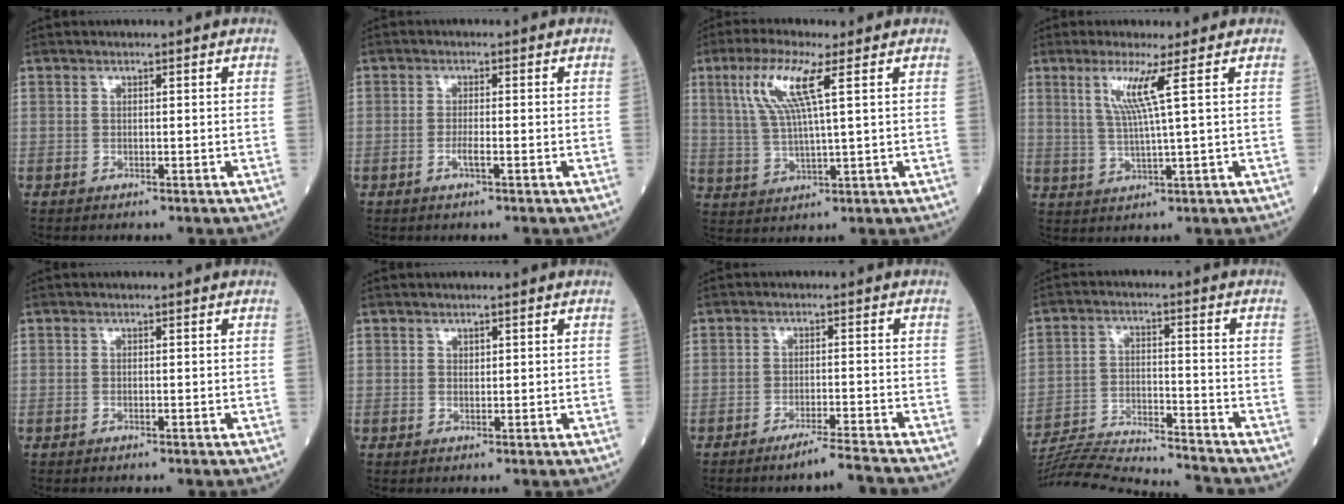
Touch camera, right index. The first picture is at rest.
{"total": 1.9, "force": [-0.7, 0.1, 1.7], "torque": [-0.034, -0.002, -0.014]}
{"total": 8.6, "force": [3.4, 0.3, 7.9], "torque": [-0.174, 0.009, 0.069]}
{"total": 5.6, "force": [2.2, -1.4, 4.9], "torque": [-0.101, -0.005, 0.047]}
{"total": 0.0}
{"total": 0.6, "force": [0.4, 0.4, 0.3], "torque": [-0.002, -0.004, 0.007]}
{"total": 5.3, "force": [-4.6, -1.4, 2.2], "torque": [-0.030, -0.017, -0.076]}
{"total": 18.5, "force": [-17.7, -0.3, 5.2], "torque": [-0.105, -0.017, -0.278]}